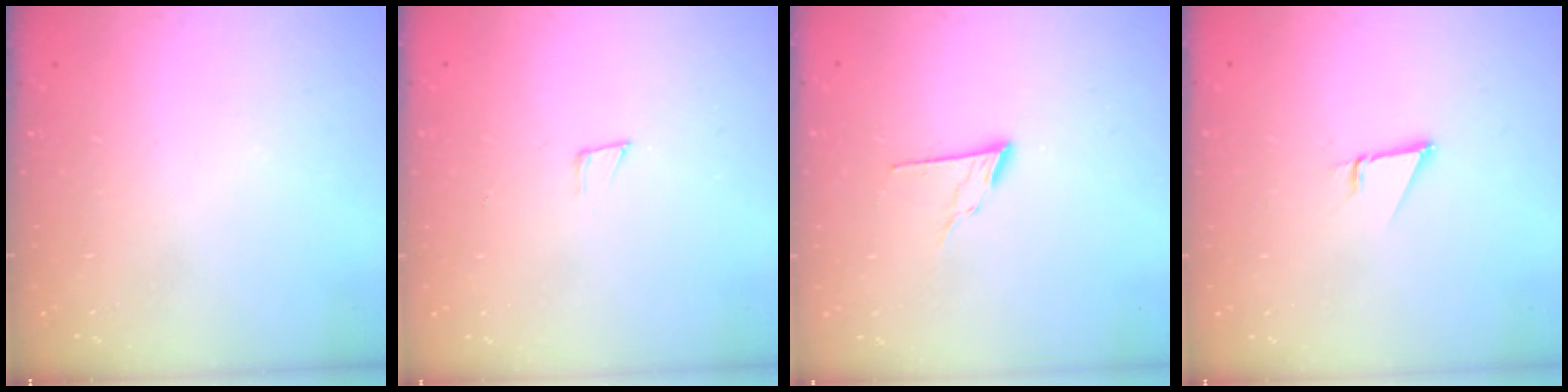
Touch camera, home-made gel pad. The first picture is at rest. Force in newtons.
{"total": 2.3, "press": 2.3, "slide": 0.2}
{"total": 7.4, "press": 7.4, "slide": 0.6}
{"total": 0.9, "press": 0.9, "slide": 0.1}